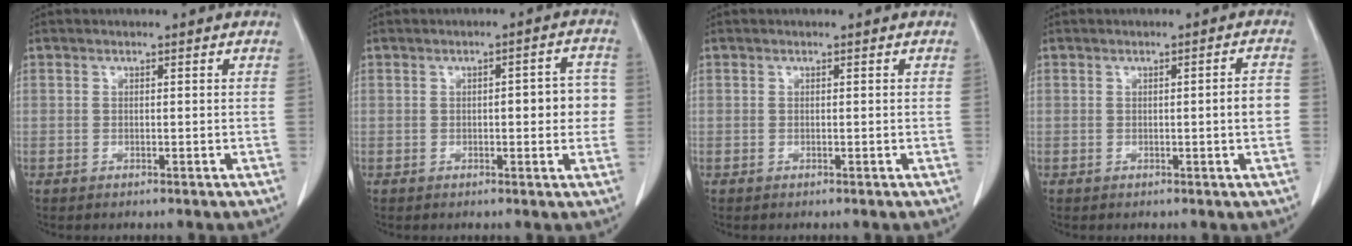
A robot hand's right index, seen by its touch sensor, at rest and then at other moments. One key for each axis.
{"total": 5.5, "fx": -0.1, "fy": 1.7, "fz": 5.2, "tx": -0.060, "ty": 0.014, "tz": -0.003}
{"total": 0.0}
{"total": 3.1, "fx": -0.3, "fy": 0.1, "fz": 3.1, "tx": -0.041, "ty": 0.001, "tz": -0.005}